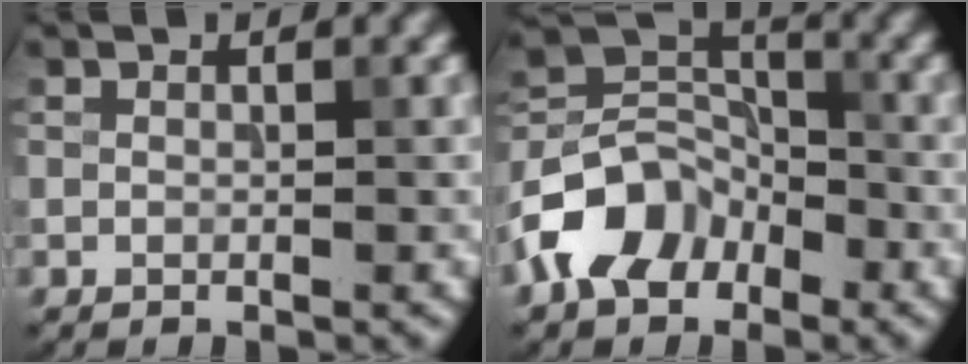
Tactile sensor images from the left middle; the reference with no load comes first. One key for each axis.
{"total": 6.9, "fx": -3.8, "fy": 4.7, "fz": 3.4, "tx": -0.056, "ty": 0.003, "tz": -0.083}